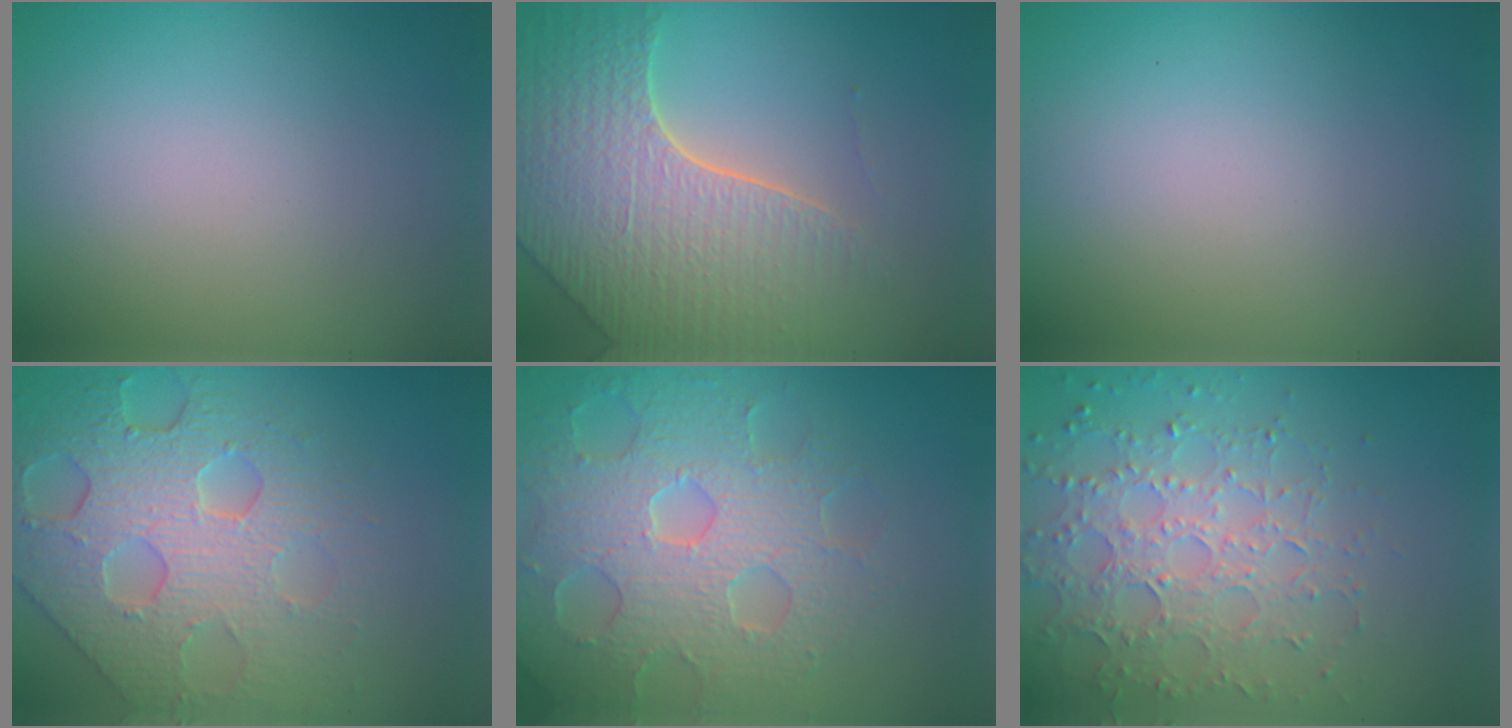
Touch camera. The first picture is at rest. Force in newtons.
{"total": 6.1, "press": 5.1, "slide": 3.3}
{"total": 0.0}
{"total": 7.4, "press": 5.6, "slide": 4.9}
{"total": 7.3, "press": 5.7, "slide": 4.5}
{"total": 4.8, "press": 4.3, "slide": 2.1}